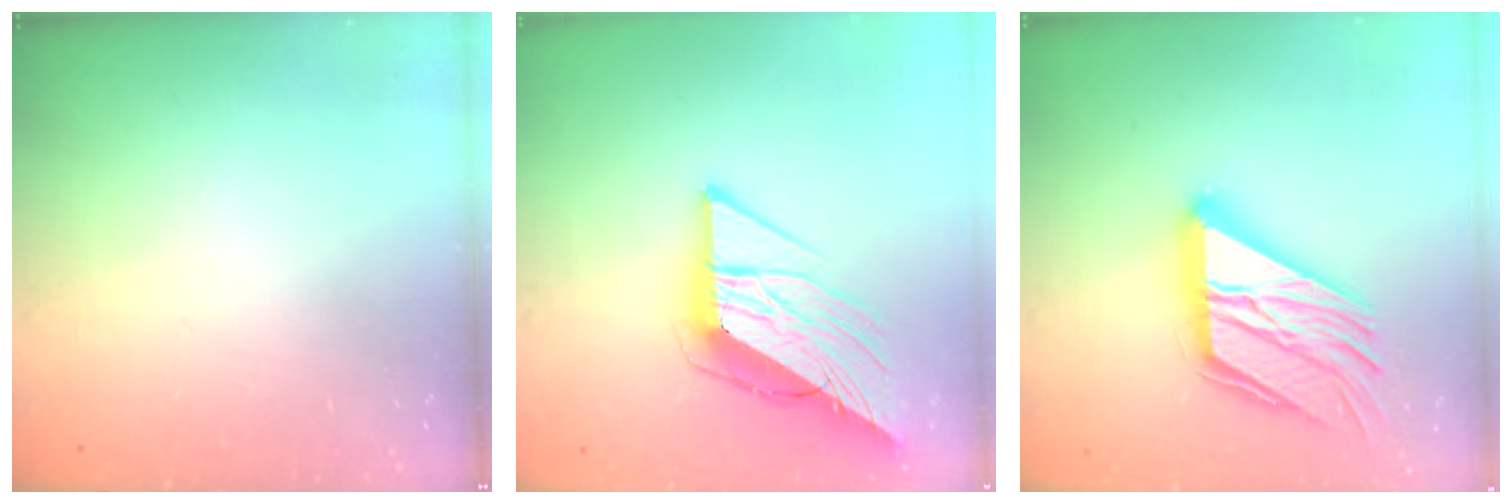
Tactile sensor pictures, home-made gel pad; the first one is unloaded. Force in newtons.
{"total": 14.7, "press": 14.6, "slide": 1.7}
{"total": 23.5, "press": 23.3, "slide": 2.3}